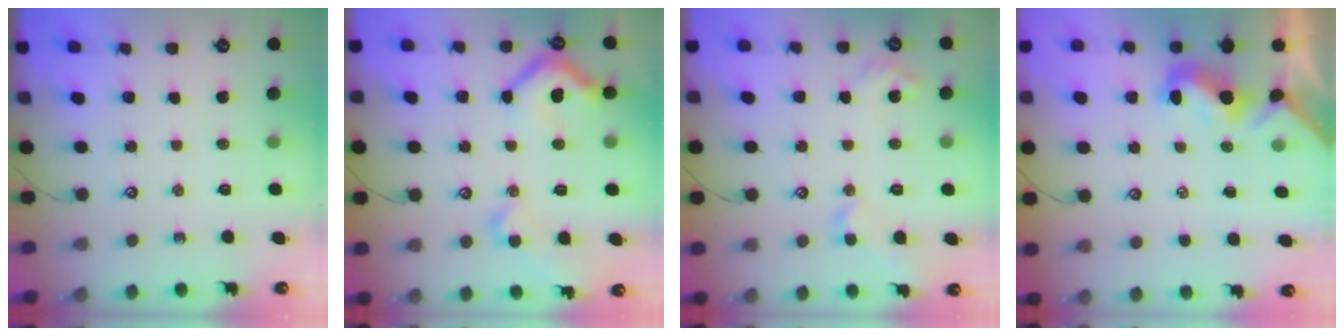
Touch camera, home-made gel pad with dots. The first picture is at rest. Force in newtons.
{"total": 11.5, "press": 11.3, "slide": 1.8}
{"total": 3.0, "press": 2.9, "slide": 0.8}
{"total": 1.0, "press": 0.9, "slide": 0.4}